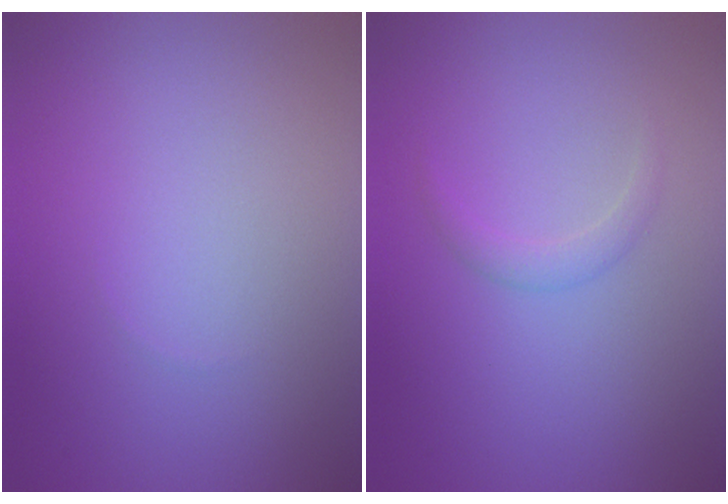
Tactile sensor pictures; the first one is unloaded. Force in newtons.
{"total": 1.2, "press": 1.2, "slide": 0.1}